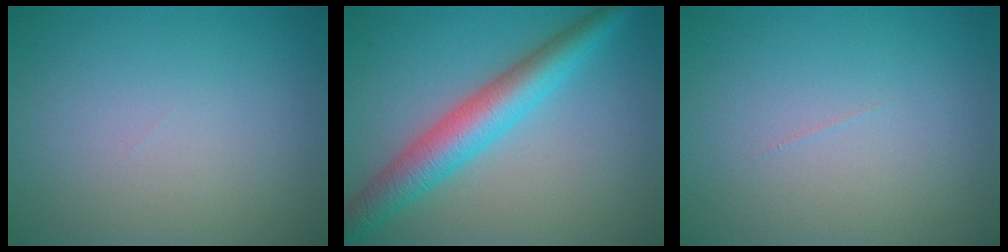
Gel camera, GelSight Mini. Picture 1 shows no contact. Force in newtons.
{"total": 5.9, "press": 5.9, "slide": 0.1}
{"total": 0.0}